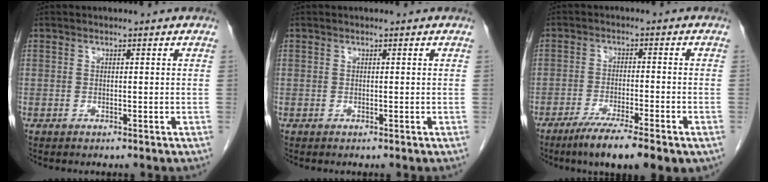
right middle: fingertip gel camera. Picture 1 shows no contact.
{"total": 0.0}
{"total": 10.3, "force": [-7.0, 1.3, 7.4], "torque": [-0.115, -0.020, -0.107]}